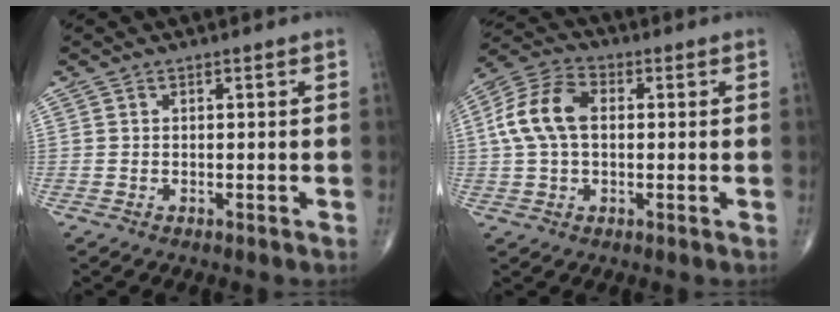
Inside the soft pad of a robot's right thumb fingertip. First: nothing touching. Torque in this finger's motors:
{"motor_torque": [-0.45, 0.63, 1.06, 0.13, 0.32]}